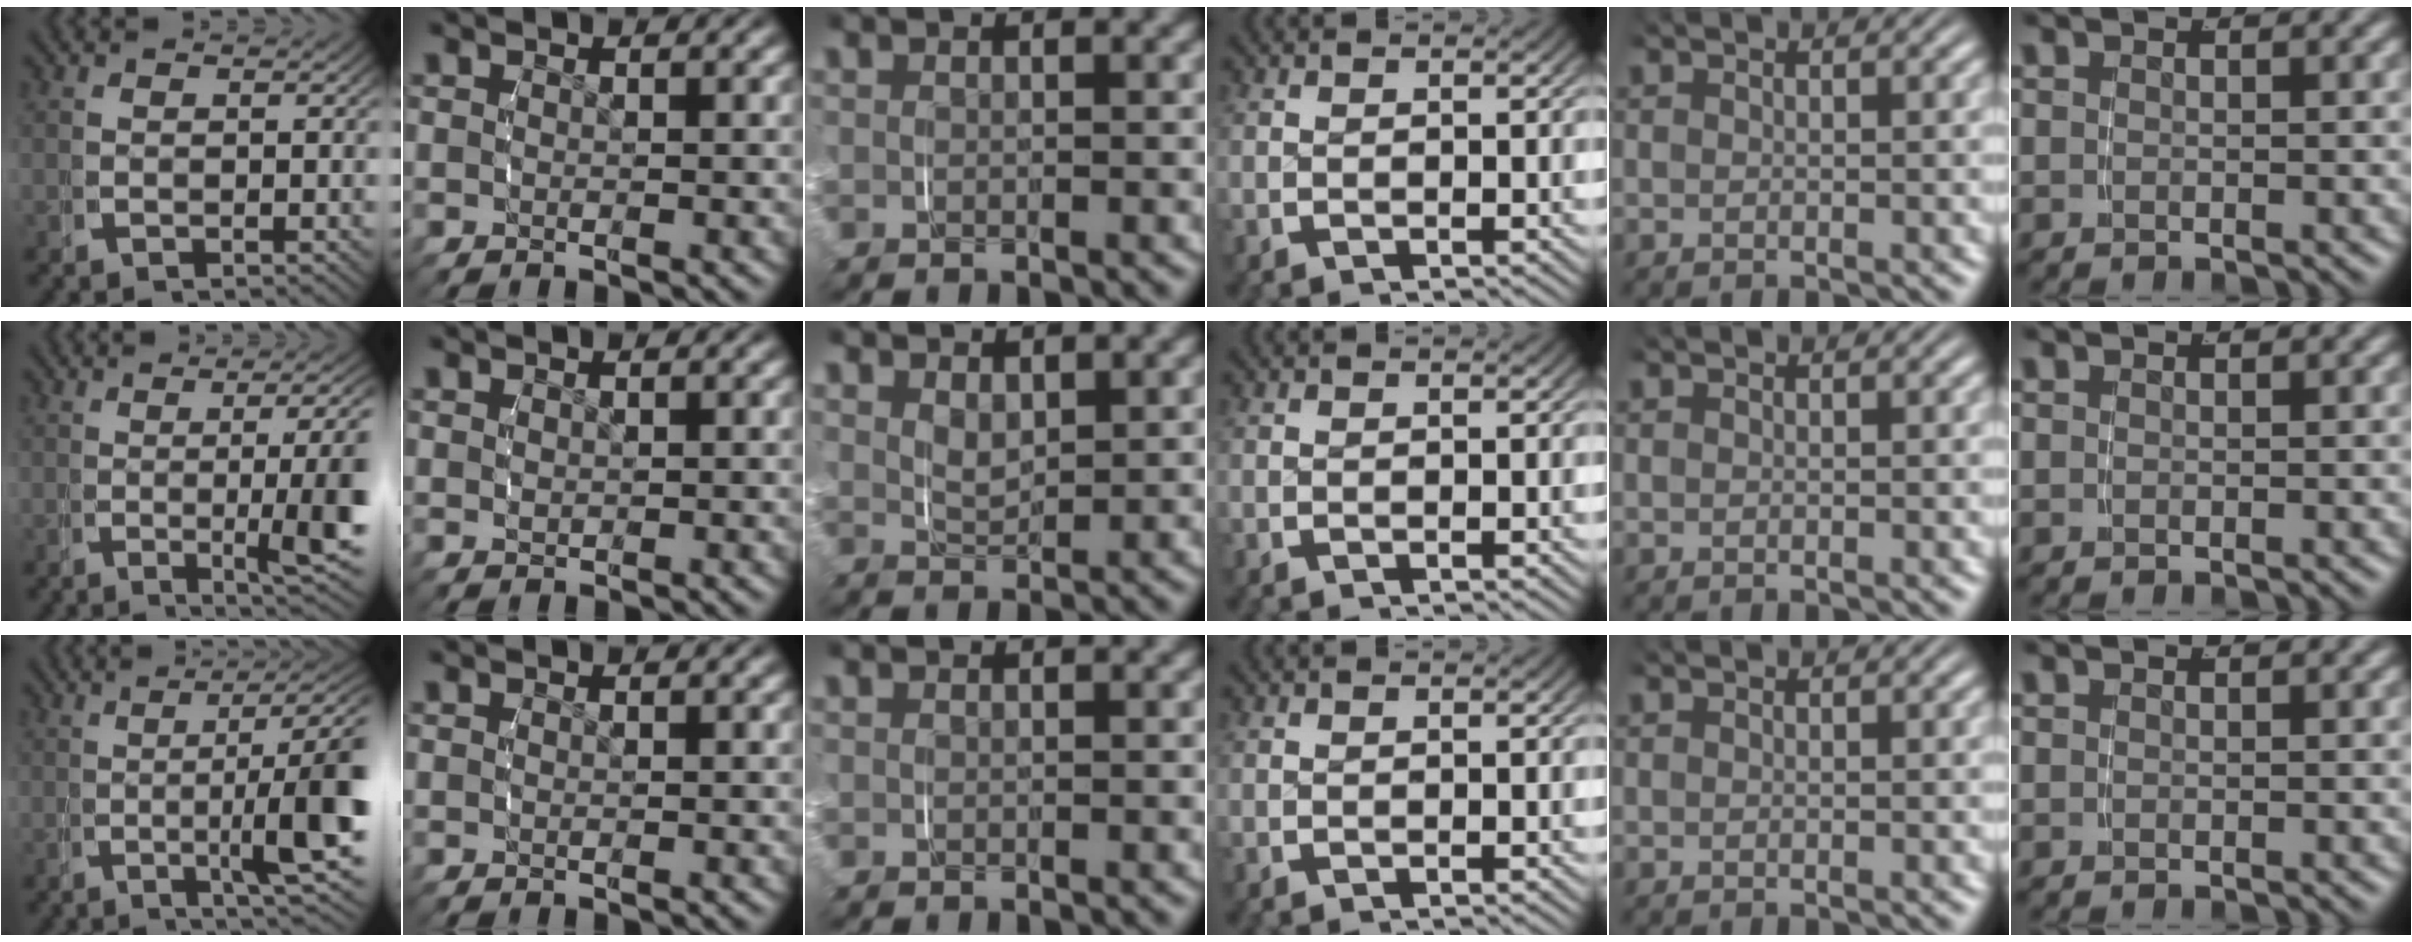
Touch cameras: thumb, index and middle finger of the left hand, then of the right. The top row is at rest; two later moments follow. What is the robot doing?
{"motion": "grasp_and_lifting", "object": "pencil case"}